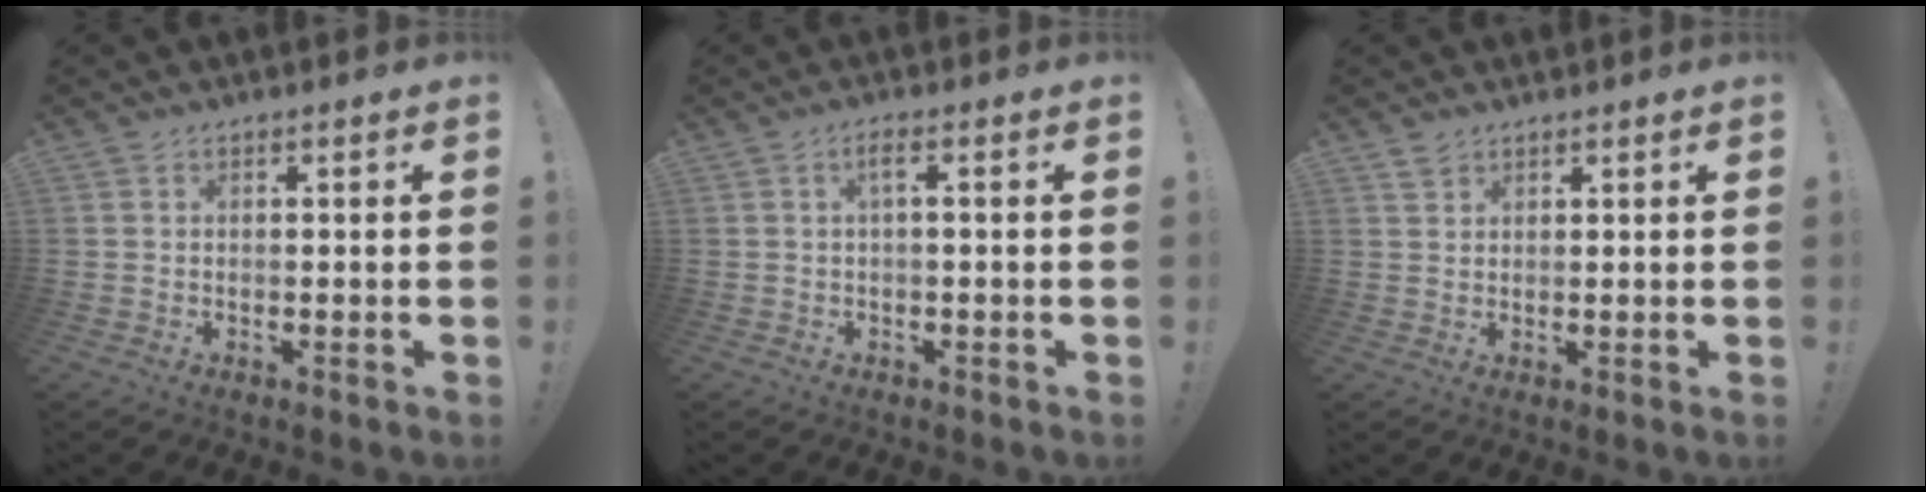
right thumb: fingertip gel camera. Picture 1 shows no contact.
{"total": 2.5, "force": [-0.1, 0.3, 2.5], "torque": [-0.056, 0.008, -0.004]}
{"total": 2.1, "force": [1.8, 1.1, 0.2], "torque": [0.008, -0.013, 0.033]}